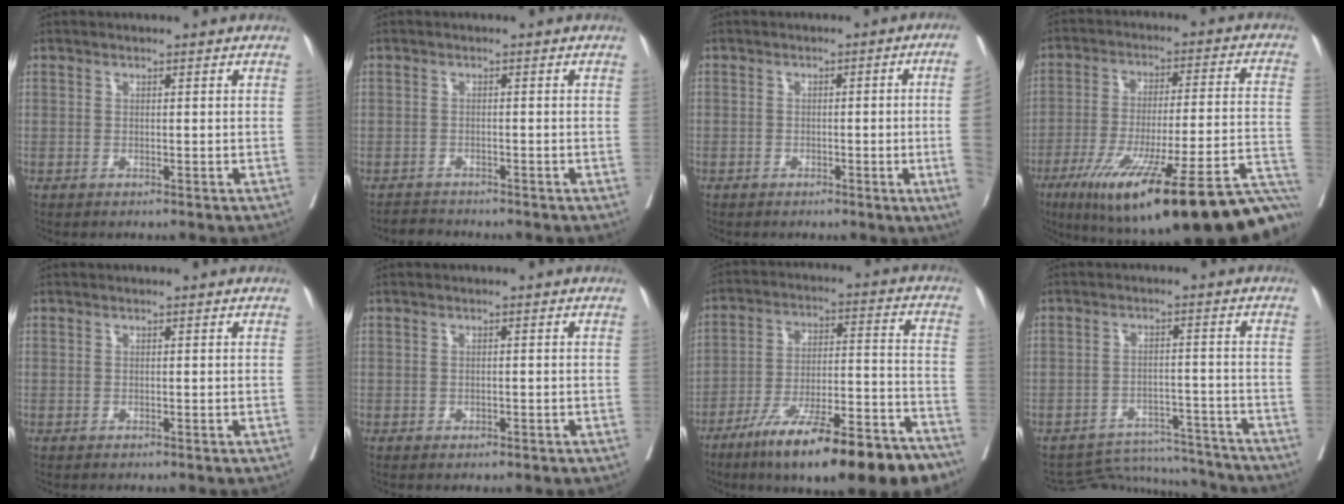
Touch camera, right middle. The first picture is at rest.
{"total": 2.0, "force": [-1.9, 0.5, -0.6], "torque": [0.006, -0.006, -0.035]}
{"total": 7.0, "force": [-1.3, -1.5, 6.8], "torque": [-0.070, -0.007, -0.021]}
{"total": 30.4, "force": [-20.0, 3.7, 22.6], "torque": [-0.253, -0.012, -0.292]}
{"total": 0.0}
{"total": 1.2, "force": [-0.5, 0.8, 0.7], "torque": [-0.010, 0.000, -0.002]}
{"total": 22.5, "force": [-16.2, 3.3, 15.3], "torque": [-0.186, 0.007, -0.259]}
{"total": 9.9, "force": [-9.6, 1.7, -1.2], "torque": [0.022, 0.030, -0.132]}